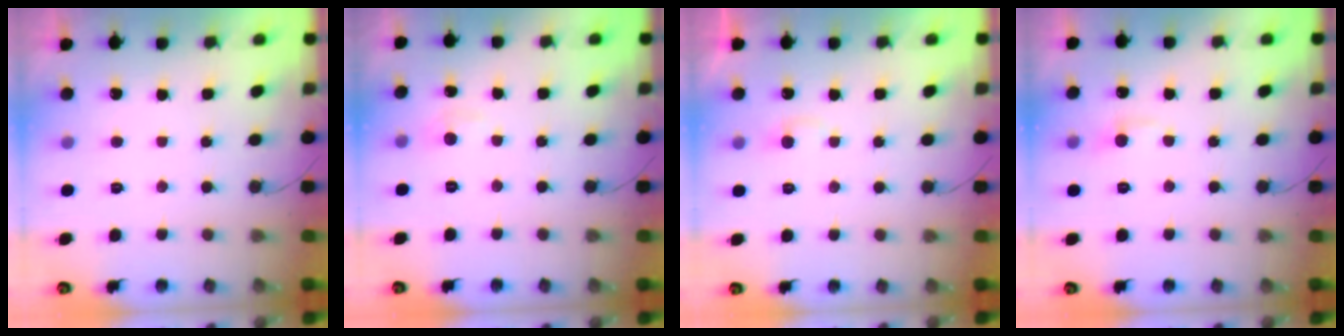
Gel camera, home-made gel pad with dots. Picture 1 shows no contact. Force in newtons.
{"total": 3.7, "press": 3.6, "slide": 0.6}
{"total": 3.8, "press": 3.7, "slide": 0.4}
{"total": 4.6, "press": 4.6, "slide": 0.5}